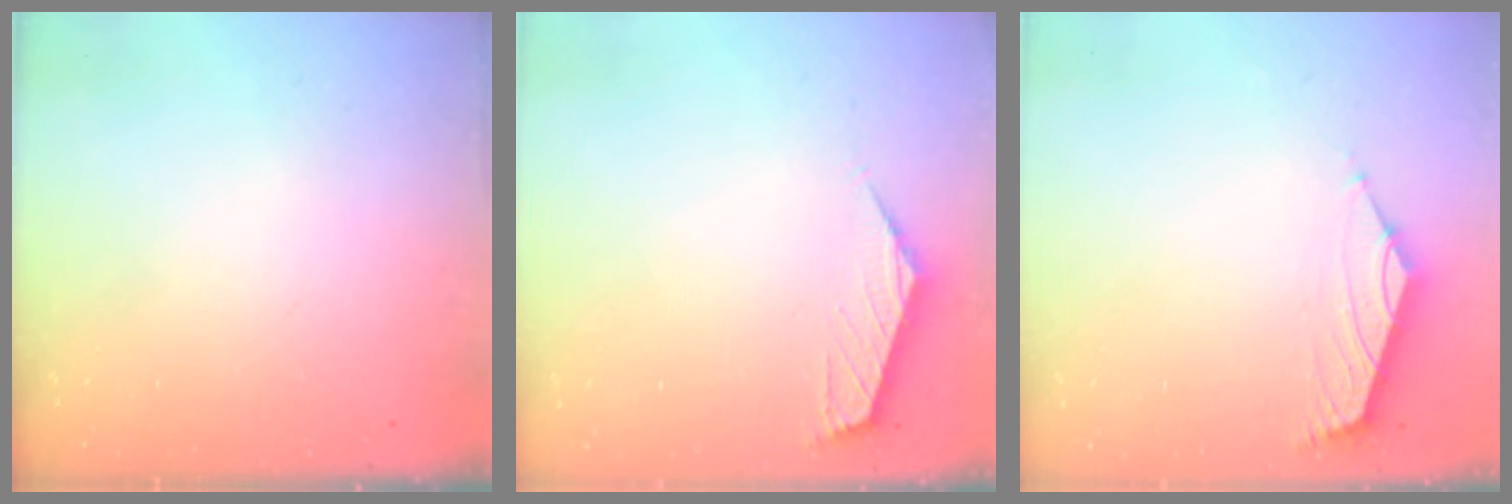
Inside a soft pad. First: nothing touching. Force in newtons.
{"total": 0.7, "press": 0.6, "slide": 0.5}
{"total": 1.6, "press": 1.4, "slide": 0.7}